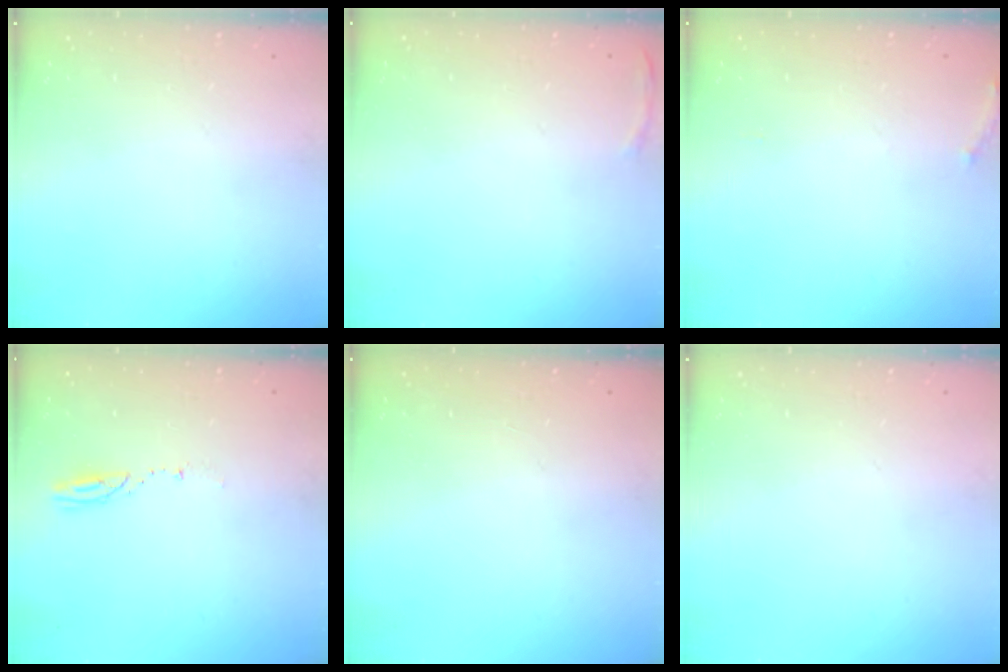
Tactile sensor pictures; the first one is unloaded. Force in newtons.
{"total": 5.2, "press": 5.1, "slide": 1.2}
{"total": 5.2, "press": 4.9, "slide": 1.8}
{"total": 3.7, "press": 3.7, "slide": 0.4}
{"total": 0.9, "press": 0.0, "slide": 0.9}
{"total": 0.0}